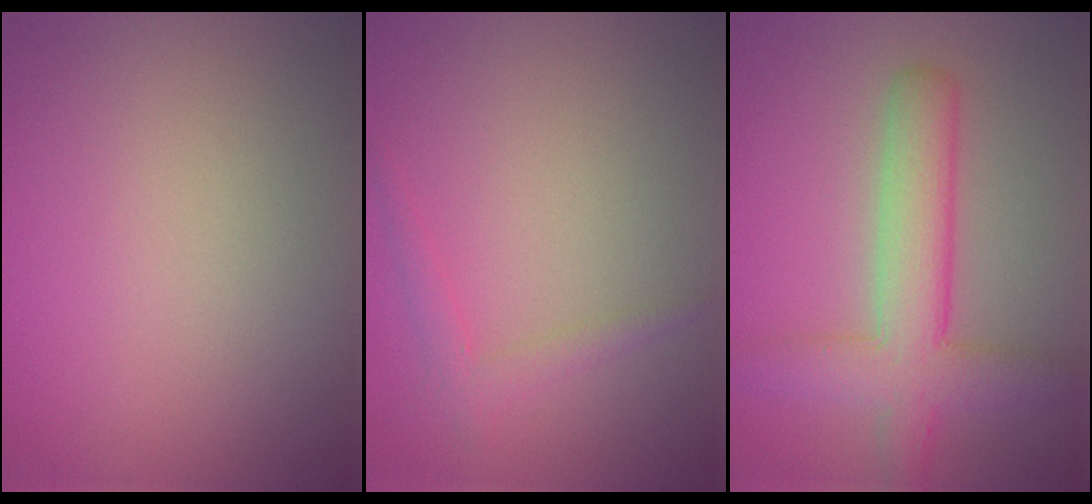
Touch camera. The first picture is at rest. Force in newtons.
{"total": 1.6, "press": 1.6, "slide": 0.1}
{"total": 6.2, "press": 6.2, "slide": 0.3}